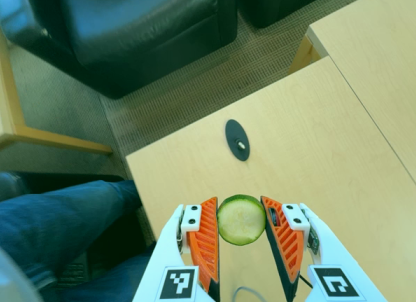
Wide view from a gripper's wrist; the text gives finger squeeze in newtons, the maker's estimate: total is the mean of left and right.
{"total": 7.8, "left": 7.7, "right": 7.9}